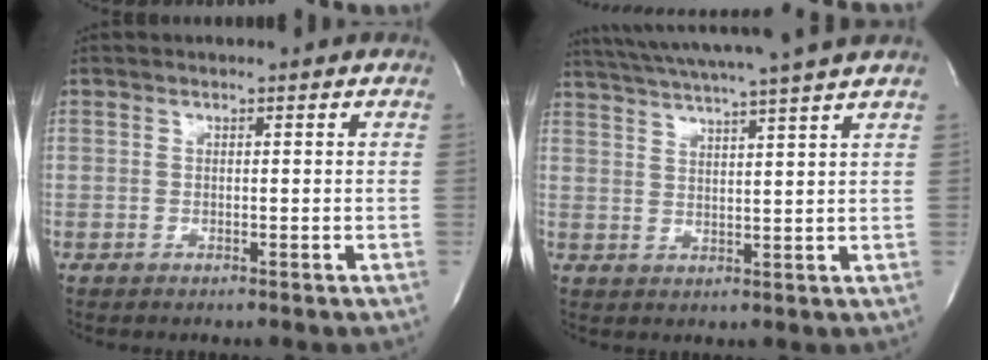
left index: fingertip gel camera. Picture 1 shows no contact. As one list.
[{"total": 13.6, "force": [11.9, -2.0, 6.4], "torque": [-0.116, -0.010, 0.168]}]